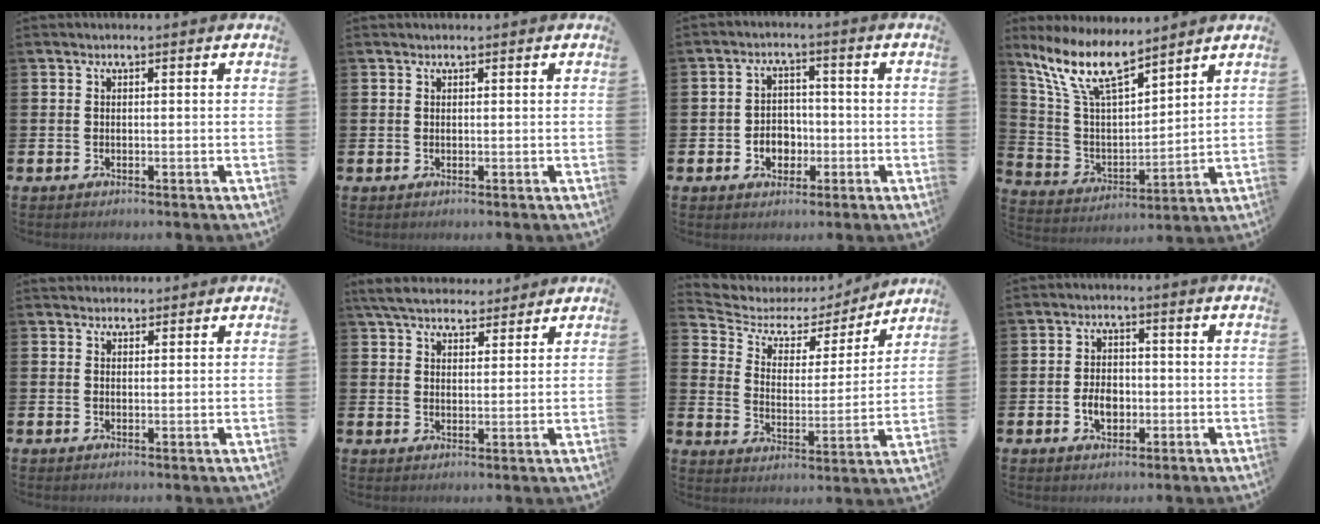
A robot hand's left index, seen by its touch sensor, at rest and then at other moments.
{"total": 0.0}
{"total": 3.6, "force": [-1.2, 3.0, 1.4], "torque": [-0.025, 0.002, -0.031]}
{"total": 10.9, "force": [8.8, 2.8, 5.8], "torque": [-0.151, -0.038, 0.157]}
{"total": 1.8, "force": [1.7, 0.6, -0.2], "torque": [0.011, -0.005, 0.030]}
{"total": 5.9, "force": [5.4, 1.7, 1.4], "torque": [-0.051, -0.016, 0.101]}
{"total": 5.3, "force": [4.2, 2.9, 1.3], "torque": [-0.062, -0.031, 0.064]}
{"total": 3.8, "force": [-1.2, 2.6, 2.5], "torque": [-0.030, -0.003, -0.027]}